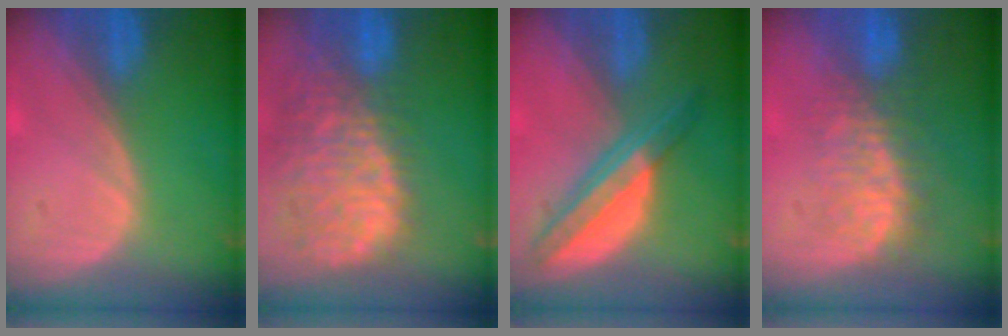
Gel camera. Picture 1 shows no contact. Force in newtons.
{"total": 13.7, "press": 11.2, "slide": 7.9}
{"total": 7.7, "press": 6.5, "slide": 4.1}
{"total": 7.8, "press": 7.5, "slide": 2.1}